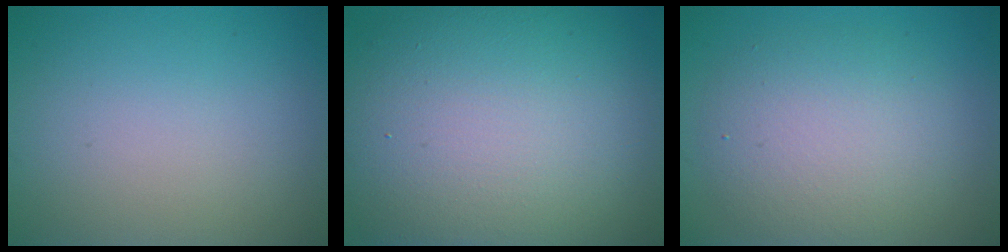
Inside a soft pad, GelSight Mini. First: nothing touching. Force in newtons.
{"total": 15.6, "press": 15.6, "slide": 1.0}
{"total": 5.6, "press": 5.6, "slide": 0.5}